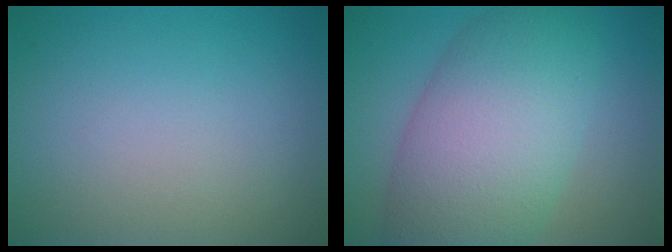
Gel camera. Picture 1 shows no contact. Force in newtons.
{"total": 10.4, "press": 10.3, "slide": 0.3}